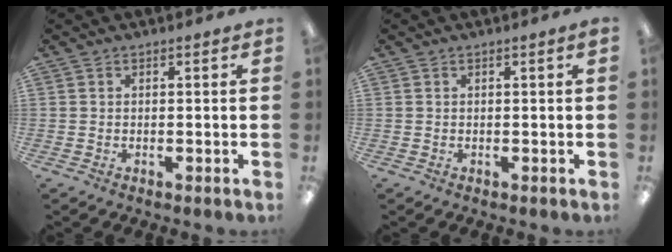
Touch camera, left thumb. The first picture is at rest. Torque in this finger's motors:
{"motor_torque": [-0.09, -0.08, 0.02, 0.00, 0.00]}